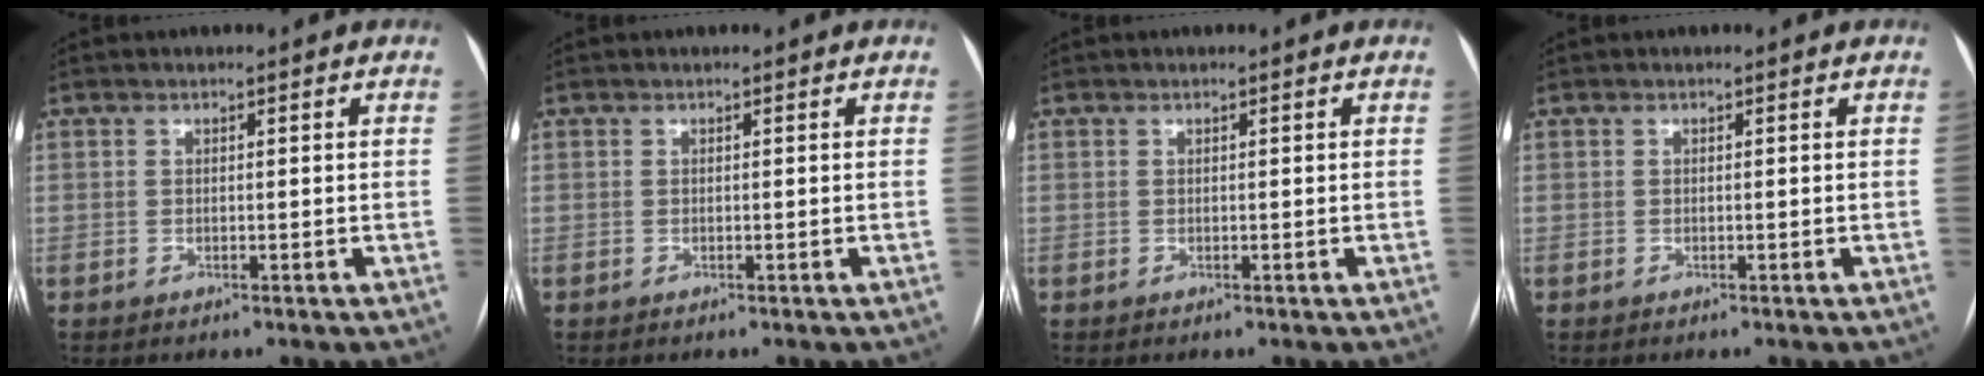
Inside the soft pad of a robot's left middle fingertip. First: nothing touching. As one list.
[{"total": 0.0}, {"total": 0.0}, {"total": 0.0}]